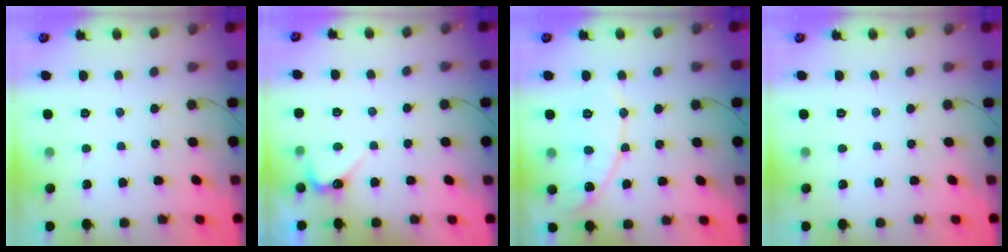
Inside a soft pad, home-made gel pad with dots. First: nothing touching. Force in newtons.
{"total": 2.9, "press": 2.9, "slide": 0.3}
{"total": 10.4, "press": 10.3, "slide": 0.8}
{"total": 0.0}